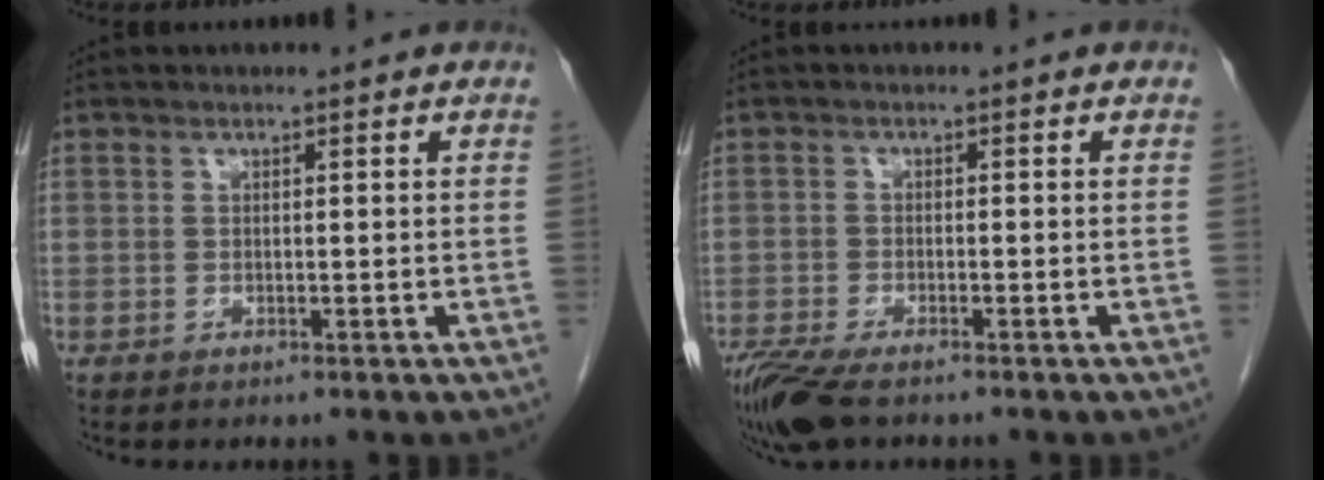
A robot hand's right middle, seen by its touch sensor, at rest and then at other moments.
{"total": 6.9, "force": [-5.1, 1.8, 4.2], "torque": [-0.083, -0.017, -0.092]}